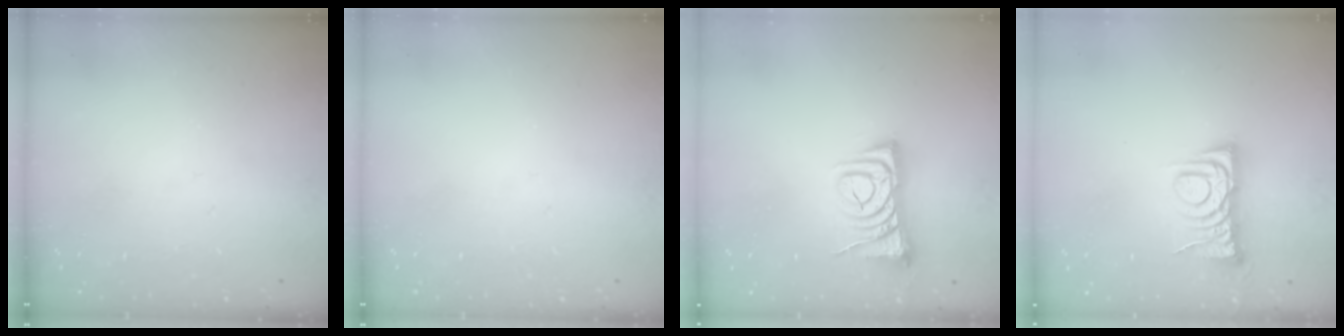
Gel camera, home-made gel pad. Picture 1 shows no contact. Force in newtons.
{"total": 0.0}
{"total": 7.3, "press": 7.2, "slide": 0.9}
{"total": 6.8, "press": 6.8, "slide": 0.6}